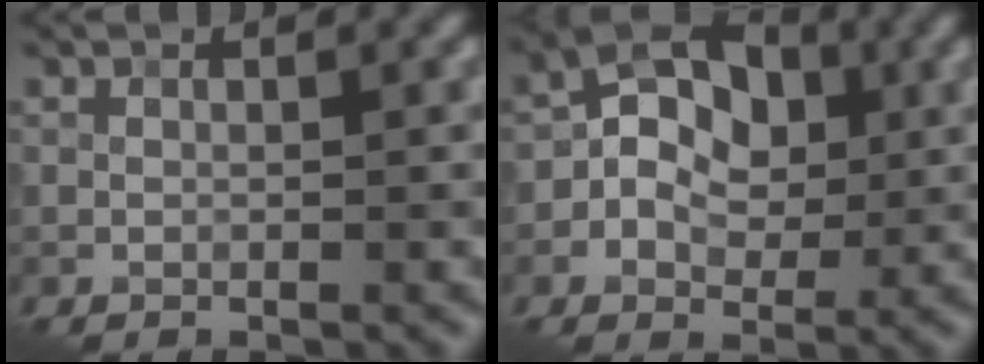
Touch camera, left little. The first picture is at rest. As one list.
[{"total": 6.3, "force": [0.2, 4.5, 4.5], "torque": [-0.059, 0.013, -0.007]}]